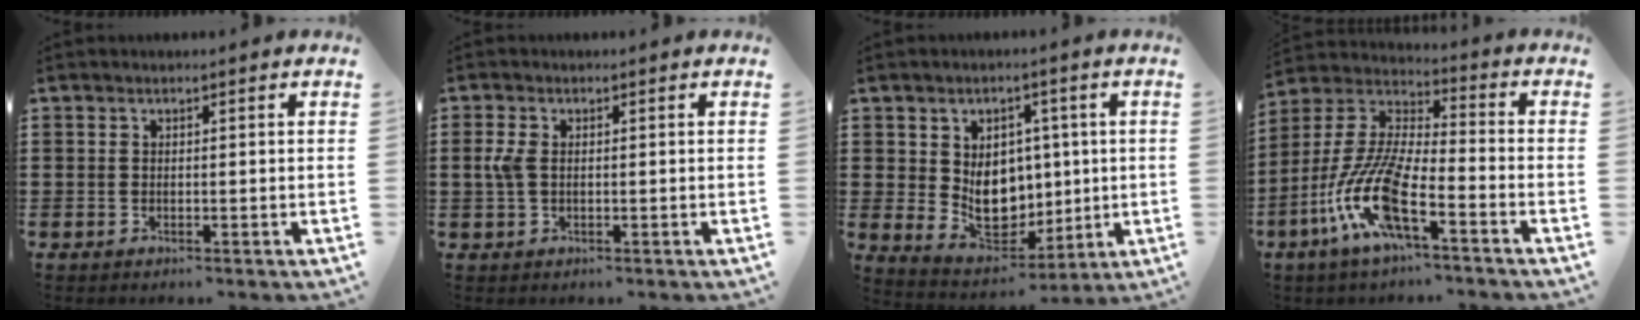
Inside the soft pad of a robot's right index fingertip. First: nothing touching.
{"total": 3.0, "force": [0.1, 1.7, 2.5], "torque": [-0.075, -0.001, -0.006]}
{"total": 8.2, "force": [0.5, 6.5, 4.9], "torque": [-0.082, 0.005, 0.010]}
{"total": 12.5, "force": [-6.9, 2.8, 10.0], "torque": [-0.248, -0.019, -0.144]}